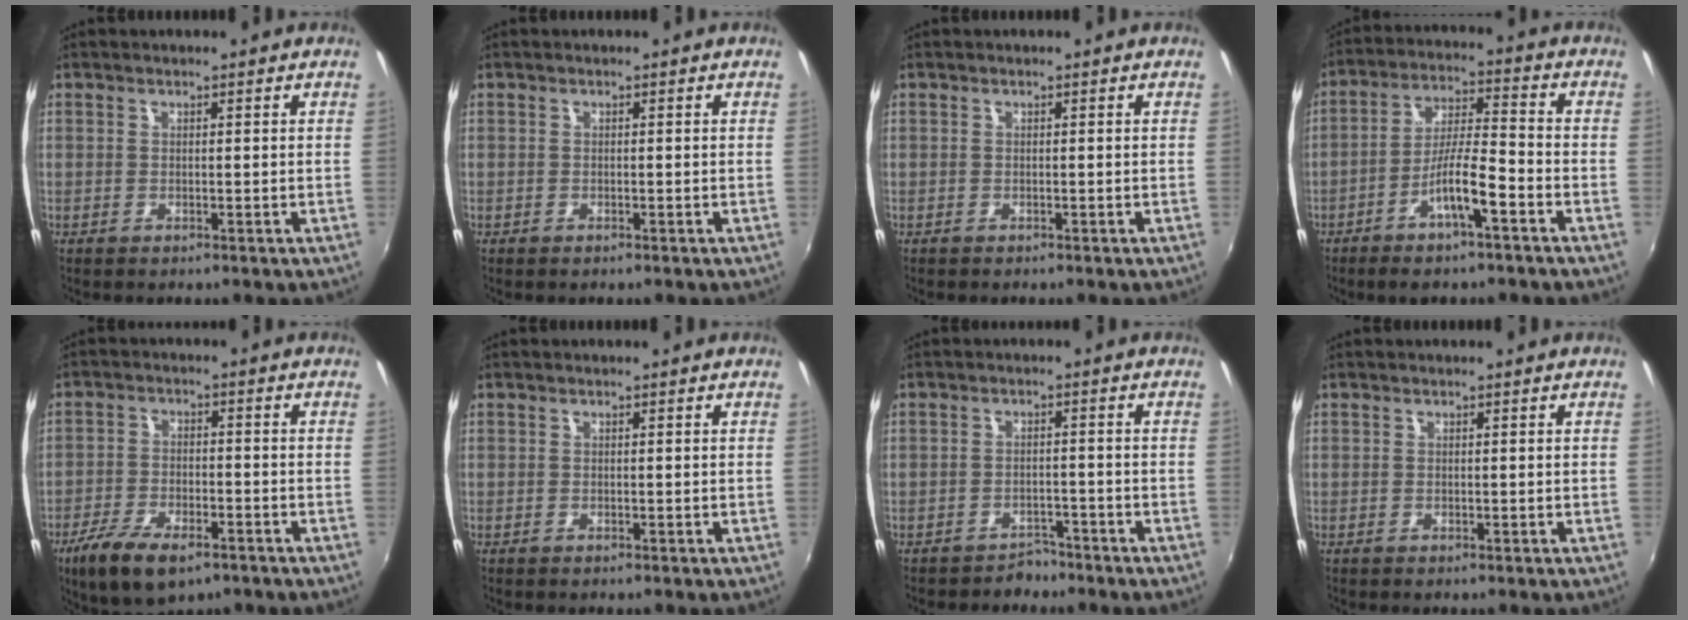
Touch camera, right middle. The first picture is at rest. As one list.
[{"total": 0.0}, {"total": 0.0}, {"total": 8.6, "force": [-4.5, 0.8, 7.2], "torque": [-0.143, 0.002, -0.082]}, {"total": 11.5, "force": [-7.2, 4.7, 7.6], "torque": [-0.169, -0.029, -0.129]}, {"total": 0.0}, {"total": 3.2, "force": [-2.8, 1.5, -0.1], "torque": [0.000, 0.008, -0.040]}, {"total": 0.0}]